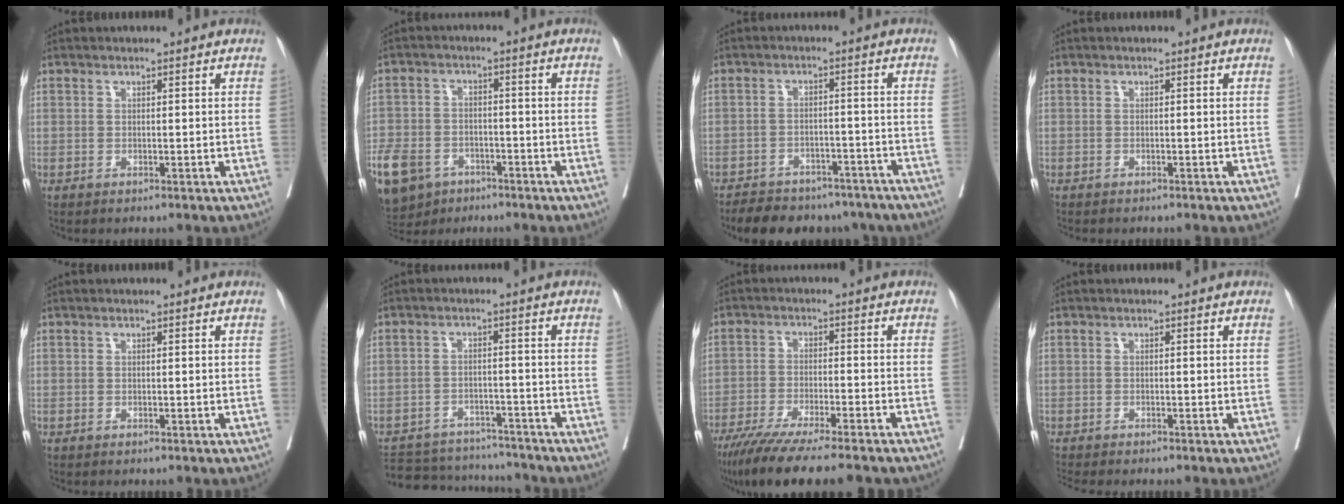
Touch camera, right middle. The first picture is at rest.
{"total": 15.4, "force": [-9.5, 9.8, 7.1], "torque": [-0.199, -0.014, -0.155]}
{"total": 15.8, "force": [-13.2, 6.6, 5.6], "torque": [-0.115, 0.005, -0.165]}
{"total": 1.7, "force": [-1.5, 0.2, 0.7], "torque": [-0.015, -0.003, -0.020]}
{"total": 0.0}
{"total": 13.2, "force": [-12.3, 4.0, 2.5], "torque": [-0.049, 0.009, -0.169]}
{"total": 15.3, "force": [-12.7, 0.7, 8.6], "torque": [-0.139, -0.046, -0.201]}
{"total": 3.2, "force": [-3.0, -0.1, 1.2], "torque": [-0.017, -0.008, -0.048]}